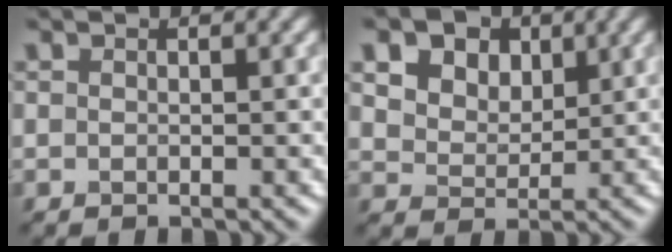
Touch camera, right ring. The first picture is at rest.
{"total": 10.7, "force": [5.6, 7.3, 5.5], "torque": [-0.107, 0.033, 0.080]}